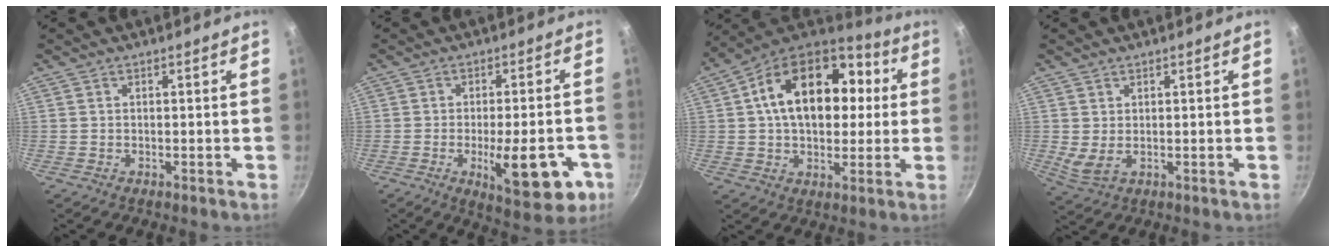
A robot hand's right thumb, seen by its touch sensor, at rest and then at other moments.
{"total": 13.5, "force": [-4.7, 4.9, 11.7], "torque": [-0.149, 0.008, -0.056]}
{"total": 21.9, "force": [3.5, 13.9, 16.6], "torque": [-0.231, 0.027, 0.046]}
{"total": 3.3, "force": [0.2, 1.8, 2.7], "torque": [-0.063, -0.003, 0.017]}